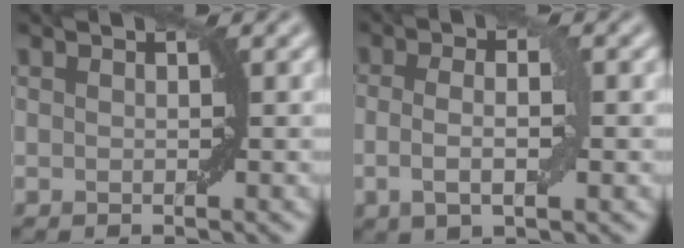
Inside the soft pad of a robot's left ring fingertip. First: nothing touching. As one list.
[{"total": 3.5, "force": [-0.3, 1.1, 3.3], "torque": [-0.064, -0.001, -0.008]}]